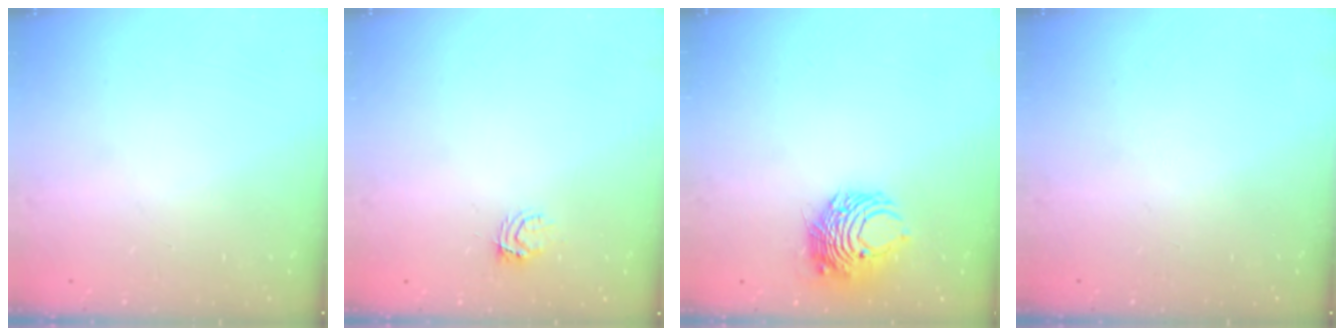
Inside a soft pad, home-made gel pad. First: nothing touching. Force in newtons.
{"total": 4.0, "press": 3.9, "slide": 0.4}
{"total": 8.1, "press": 8.0, "slide": 1.1}
{"total": 0.0}